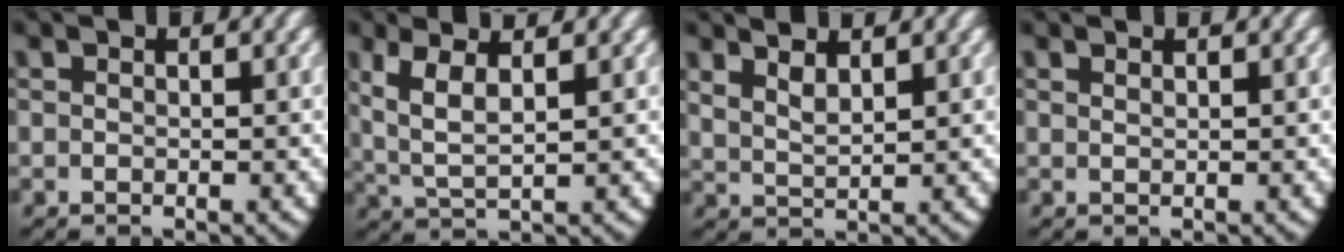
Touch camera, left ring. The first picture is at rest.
{"total": 5.1, "force": [1.3, 2.9, 3.9], "torque": [-0.108, -0.013, 0.031]}
{"total": 3.9, "force": [2.3, 2.4, 2.0], "torque": [-0.046, -0.001, 0.037]}
{"total": 0.8, "force": [0.6, -0.5, 0.1], "torque": [-0.002, -0.004, 0.016]}